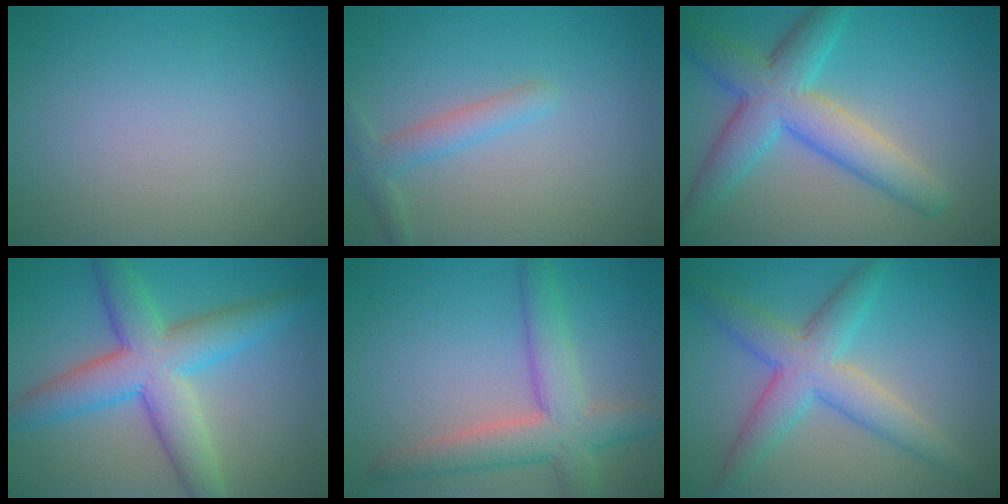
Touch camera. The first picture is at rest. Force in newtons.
{"total": 2.2, "press": 2.2, "slide": 0.1}
{"total": 7.1, "press": 7.1, "slide": 0.2}
{"total": 7.7, "press": 7.7, "slide": 0.3}
{"total": 5.8, "press": 5.7, "slide": 0.5}
{"total": 5.7, "press": 5.7, "slide": 0.2}